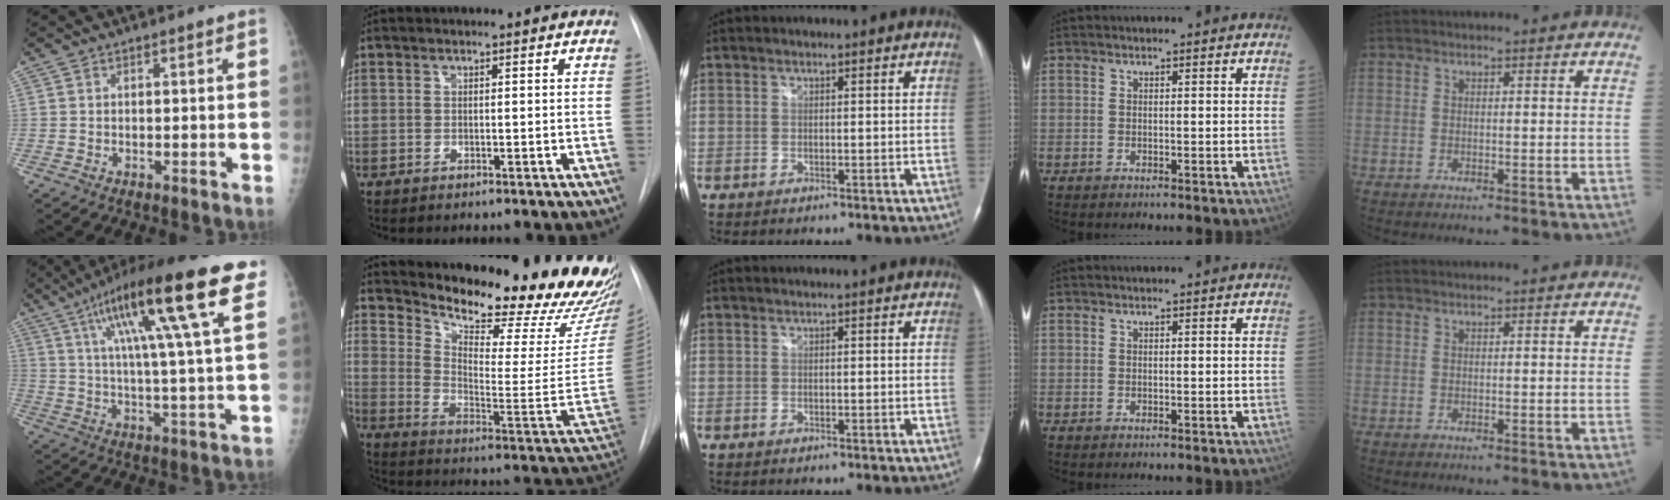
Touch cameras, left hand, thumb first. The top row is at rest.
{"thumb": {"total": 21.6, "force": [10.5, 2.9, 18.7], "torque": [-0.304, -0.007, 0.165]}, "index": {"total": 29.2, "force": [26.0, 5.2, 12.3], "torque": [-0.197, -0.117, 0.326]}}